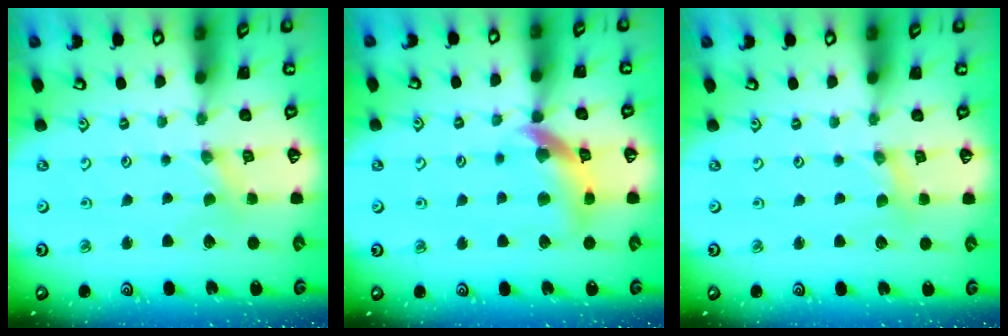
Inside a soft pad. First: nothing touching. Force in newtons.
{"total": 13.4, "press": 13.3, "slide": 1.7}
{"total": 0.8, "press": 0.8, "slide": 0.2}